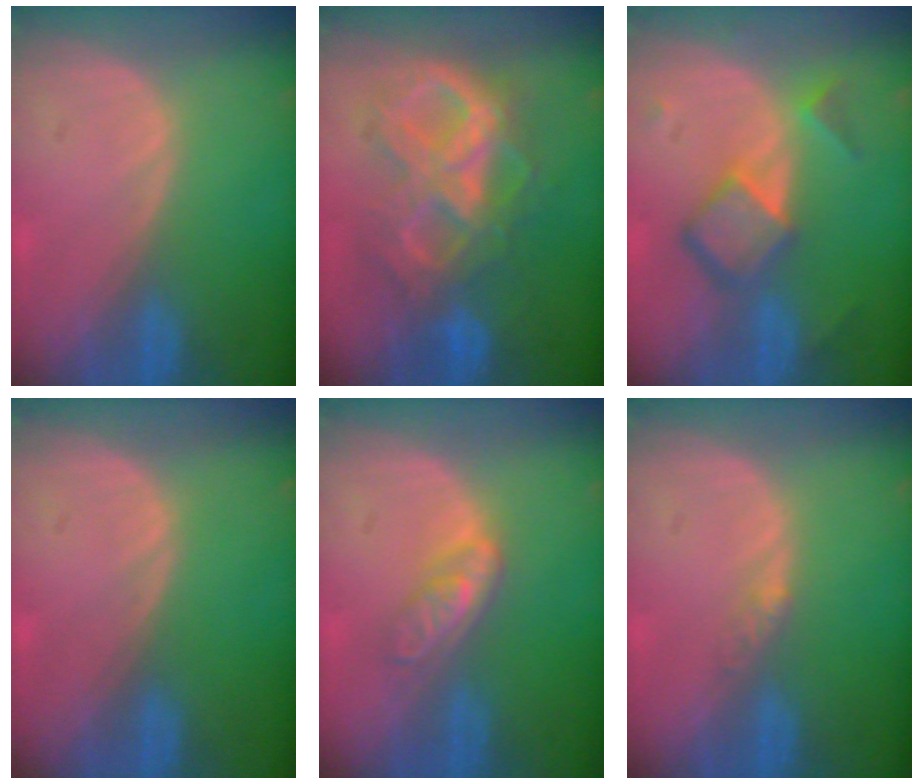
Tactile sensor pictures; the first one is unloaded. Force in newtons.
{"total": 10.5, "press": 10.5, "slide": 1.2}
{"total": 6.9, "press": 5.9, "slide": 3.6}
{"total": 0.0}
{"total": 4.7, "press": 3.9, "slide": 2.5}
{"total": 1.6, "press": 1.3, "slide": 0.9}